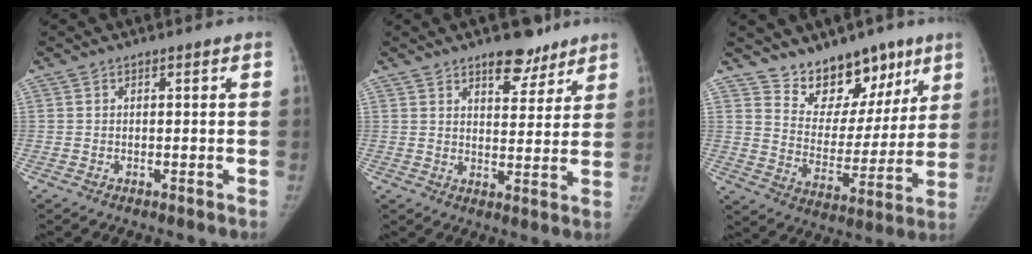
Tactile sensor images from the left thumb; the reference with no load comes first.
{"total": 7.5, "force": [5.5, 3.5, 3.6], "torque": [-0.020, -0.034, 0.080]}
{"total": 14.4, "force": [10.5, 8.1, 5.5], "torque": [-0.020, -0.065, 0.176]}